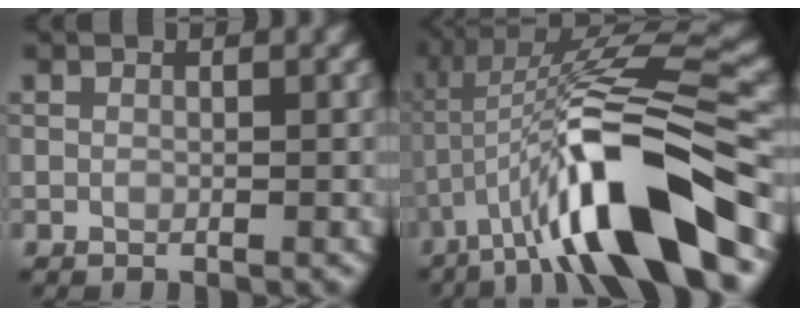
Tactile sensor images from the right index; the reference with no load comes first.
{"total": 13.0, "force": [-4.8, 2.7, 11.7], "torque": [-0.206, 0.017, -0.082]}